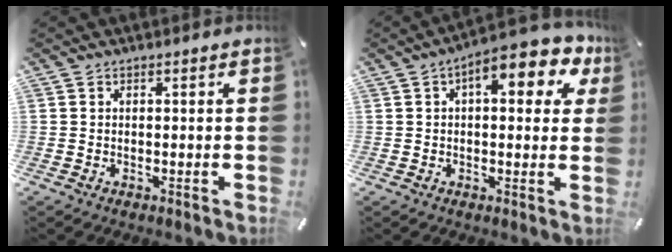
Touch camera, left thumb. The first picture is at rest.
{"total": 11.1, "force": [4.7, 4.7, 8.9], "torque": [-0.119, -0.018, 0.072]}